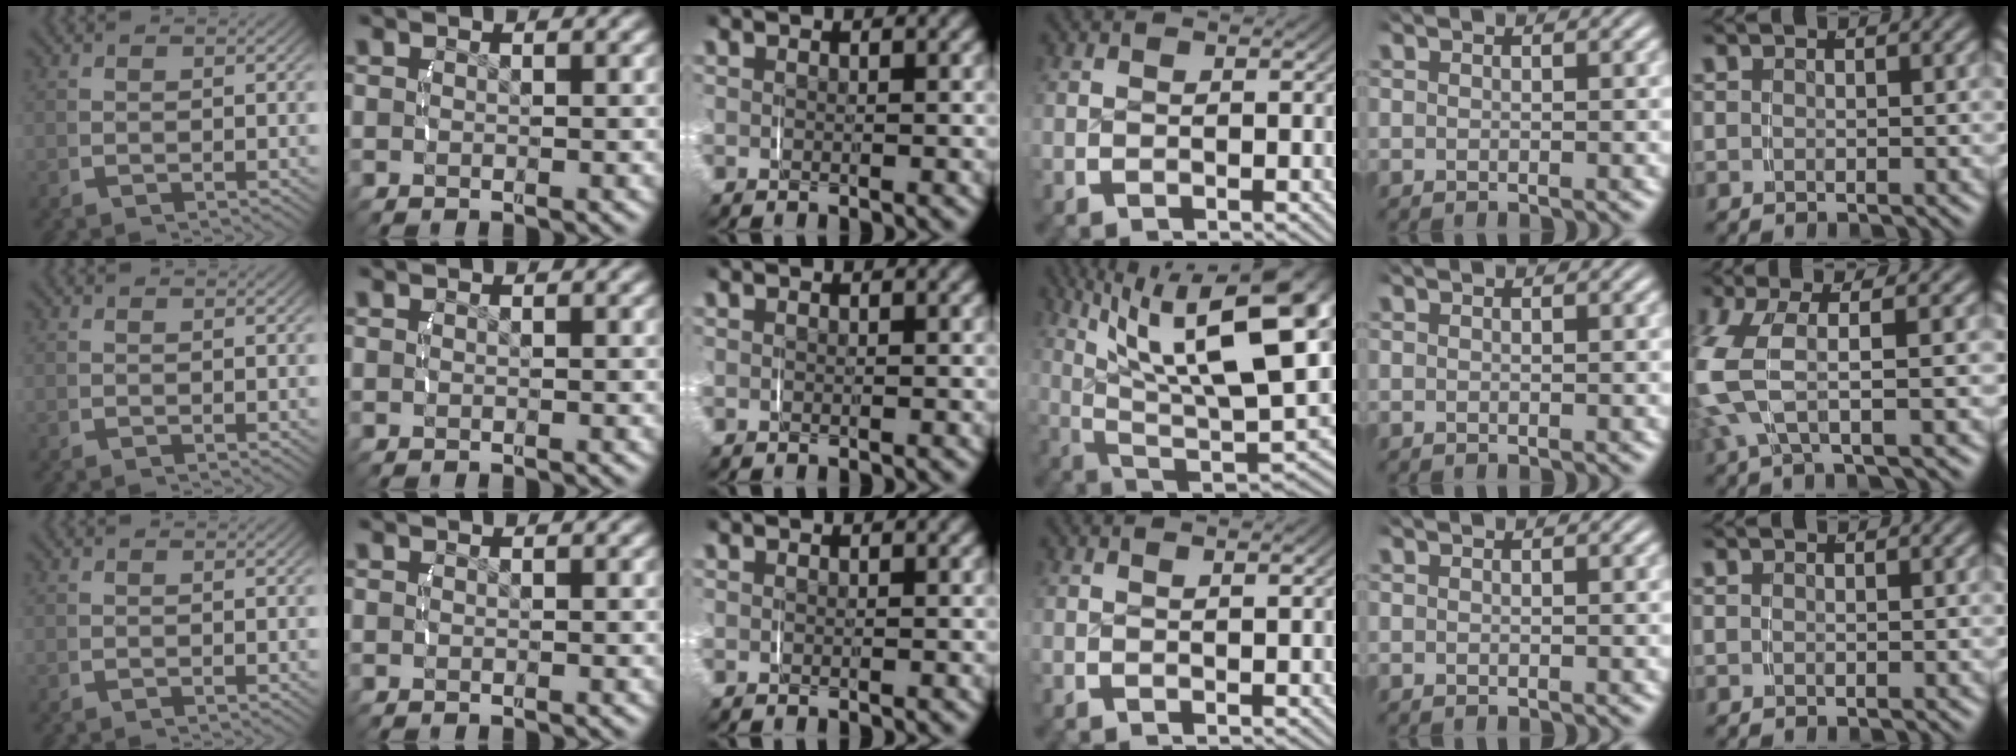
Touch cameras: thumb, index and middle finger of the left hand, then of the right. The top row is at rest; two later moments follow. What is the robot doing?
{"motion": "lift_and_place", "object": "glasses case"}